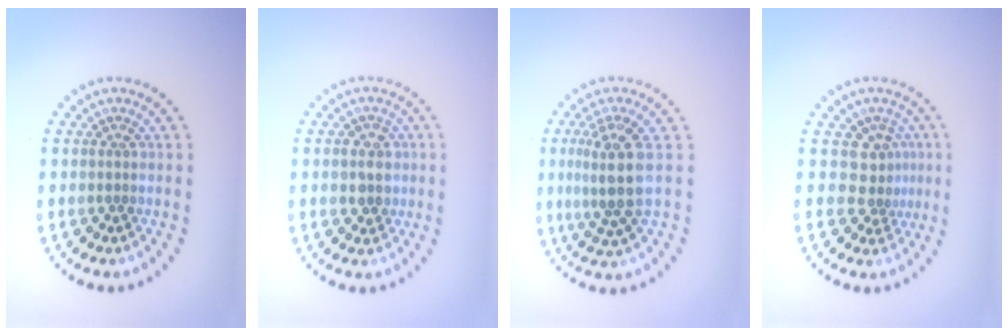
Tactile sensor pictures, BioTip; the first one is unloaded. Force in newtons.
{"total": 2.2, "press": 2.1, "slide": 0.8}
{"total": 4.0, "press": 3.5, "slide": 2.1}
{"total": 2.6, "press": 1.9, "slide": 1.8}